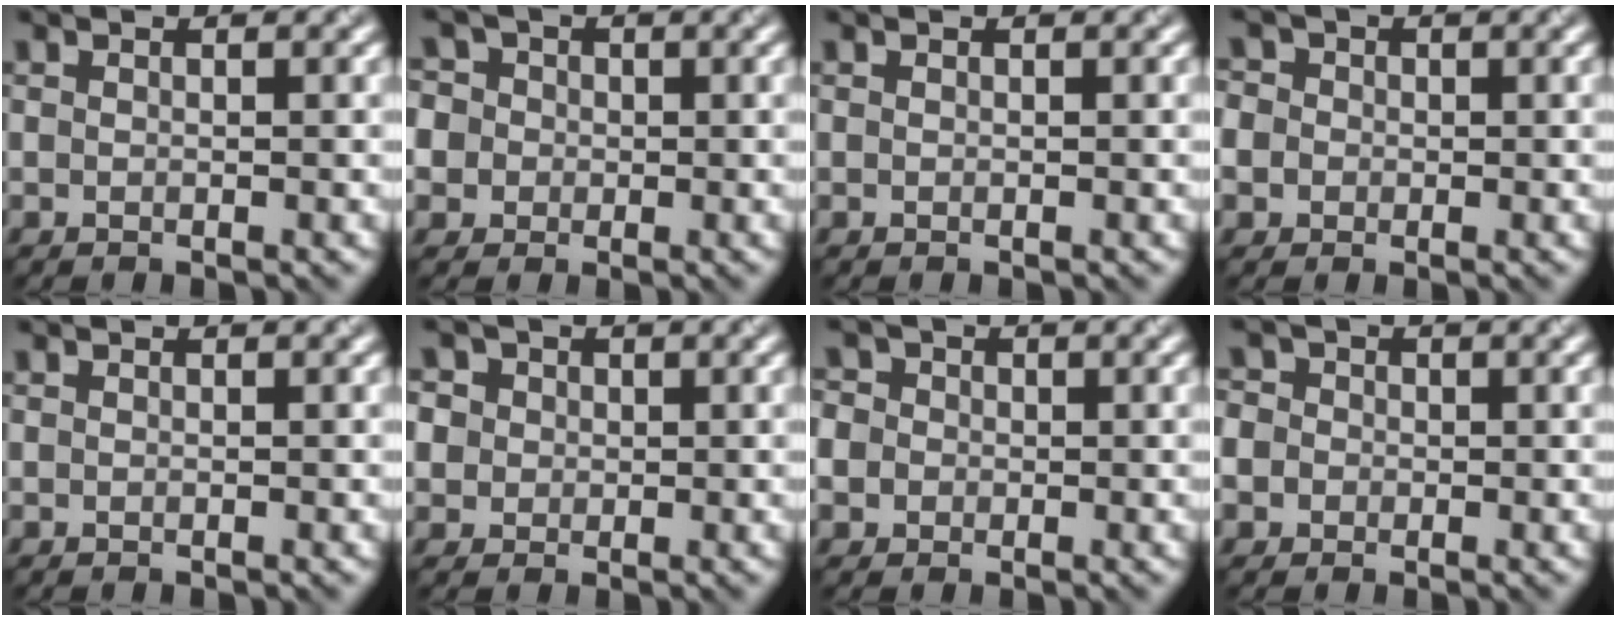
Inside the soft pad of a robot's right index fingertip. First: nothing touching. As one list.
[{"total": 7.6, "force": [0.9, 7.0, 3.0], "torque": [-0.057, 0.038, -0.029]}, {"total": 0.0}, {"total": 6.1, "force": [0.2, 5.6, 2.4], "torque": [-0.058, 0.029, -0.036]}, {"total": 0.0}, {"total": 6.8, "force": [2.7, 5.7, 2.6], "torque": [-0.054, 0.029, 0.020]}, {"total": 6.8, "force": [0.0, 6.2, 2.7], "torque": [-0.060, 0.029, -0.042]}, {"total": 6.2, "force": [-0.5, 5.7, 2.4], "torque": [-0.051, 0.025, -0.050]}]